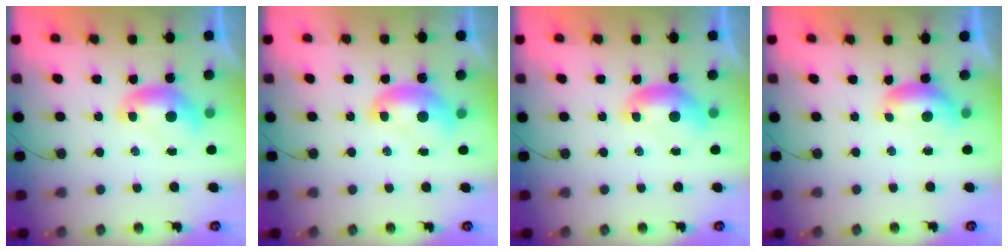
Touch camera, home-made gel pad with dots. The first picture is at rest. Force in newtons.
{"total": 2.2, "press": 2.2, "slide": 0.3}
{"total": 0.0}
{"total": 0.5, "press": 0.1, "slide": 0.5}